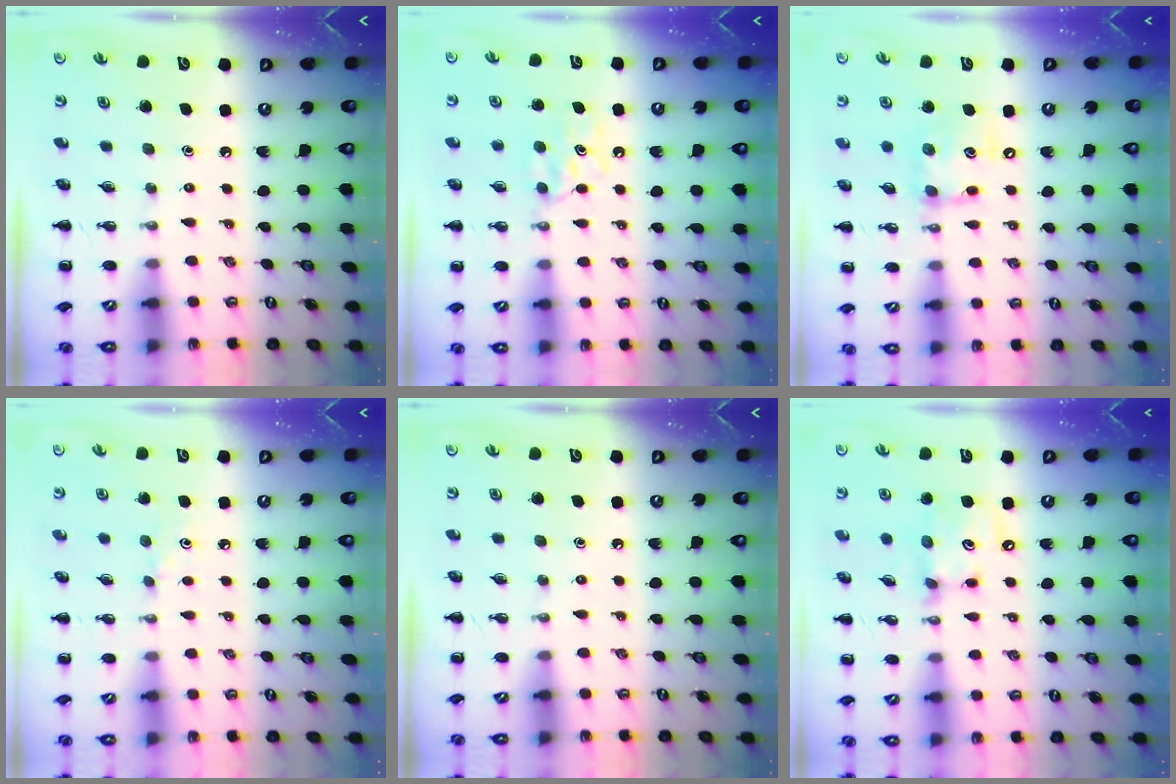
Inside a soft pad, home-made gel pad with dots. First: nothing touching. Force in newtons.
{"total": 6.6, "press": 6.4, "slide": 1.6}
{"total": 11.2, "press": 11.0, "slide": 1.9}
{"total": 3.4, "press": 3.3, "slide": 0.9}
{"total": 0.0}
{"total": 8.1, "press": 8.1, "slide": 1.0}